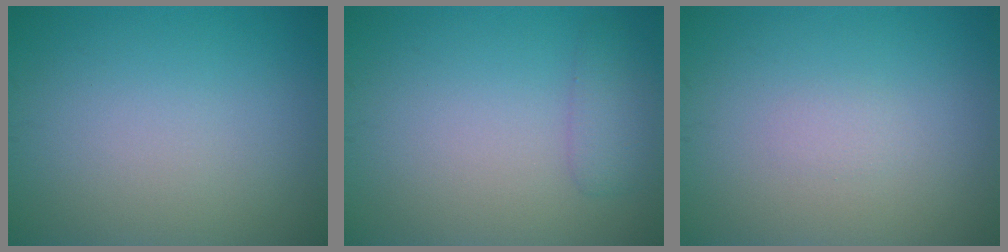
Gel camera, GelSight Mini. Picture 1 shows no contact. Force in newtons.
{"total": 1.5, "press": 1.5, "slide": 0.2}
{"total": 0.6, "press": 0.6, "slide": 0.0}